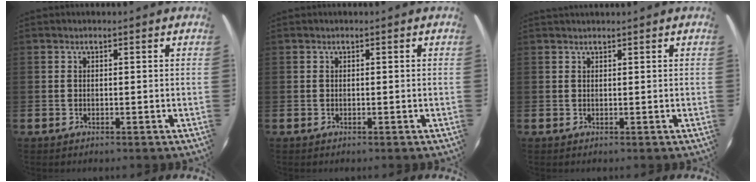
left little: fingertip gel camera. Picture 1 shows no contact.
{"total": 0.0}
{"total": 0.7, "force": [0.7, 0.0, 0.0], "torque": [0.000, 0.001, 0.014]}